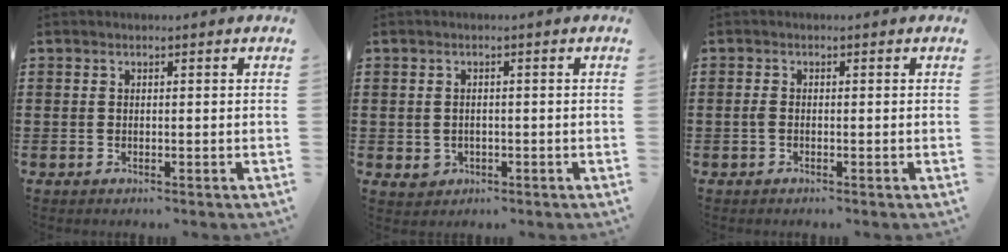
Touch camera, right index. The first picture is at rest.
{"total": 1.9, "force": [-0.2, 1.7, 0.9], "torque": [-0.023, 0.004, -0.007]}
{"total": 0.9, "force": [-0.2, 0.4, 0.8], "torque": [-0.023, -0.002, -0.008]}